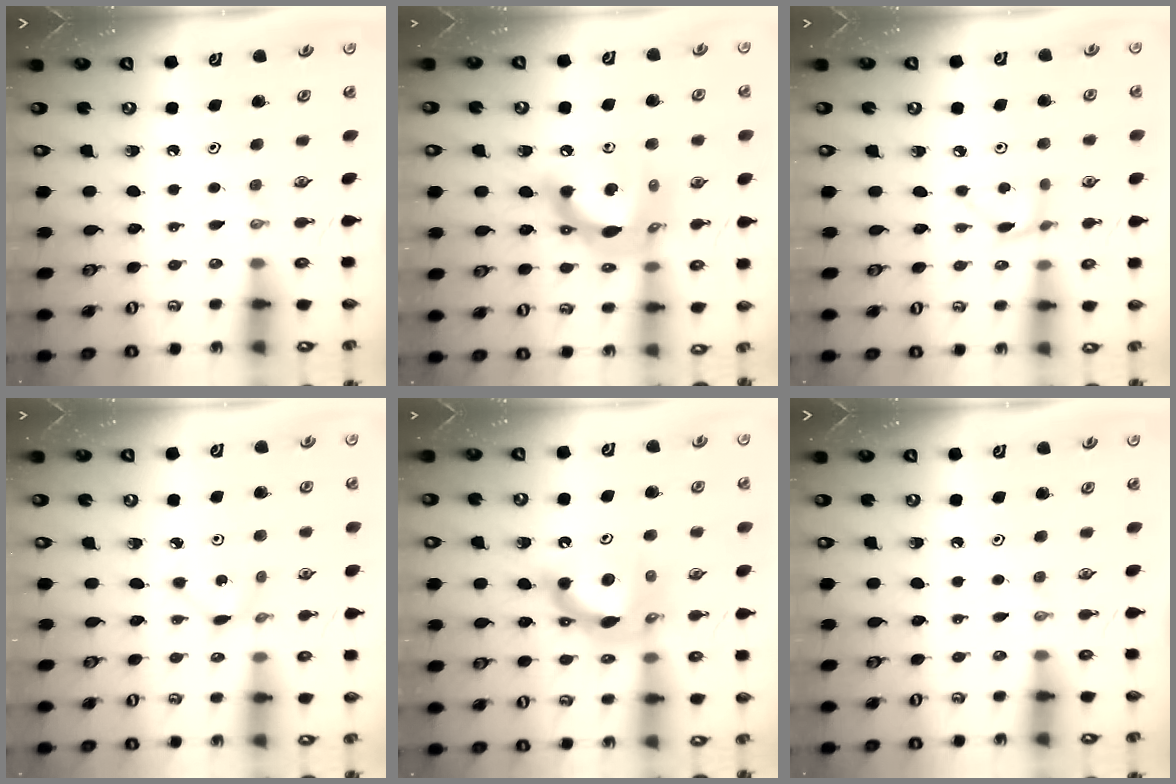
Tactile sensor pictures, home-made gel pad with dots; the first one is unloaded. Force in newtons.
{"total": 15.3, "press": 15.3, "slide": 1.3}
{"total": 4.0, "press": 3.9, "slide": 0.4}
{"total": 1.6, "press": 1.5, "slide": 0.2}
{"total": 10.8, "press": 10.6, "slide": 2.4}
{"total": 0.0}